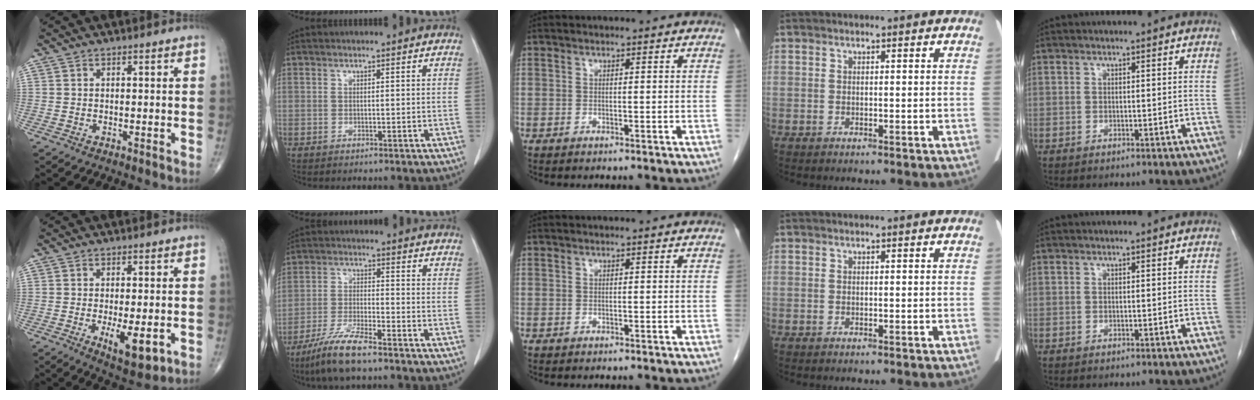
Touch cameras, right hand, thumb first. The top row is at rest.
{"thumb": {"total": 8.0, "force": [-2.1, 2.9, 7.2], "torque": [-0.105, -0.019, -0.026]}, "index": {"total": 8.0, "force": [-6.1, 0.7, 5.1], "torque": [-0.105, -0.019, -0.117]}}